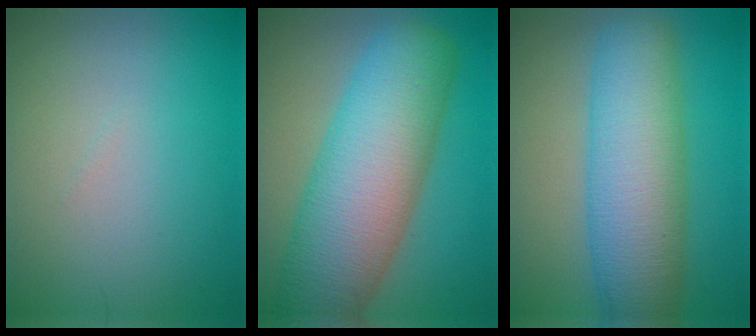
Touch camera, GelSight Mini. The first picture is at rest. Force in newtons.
{"total": 12.0, "press": 12.0, "slide": 0.5}
{"total": 8.9, "press": 8.9, "slide": 0.1}